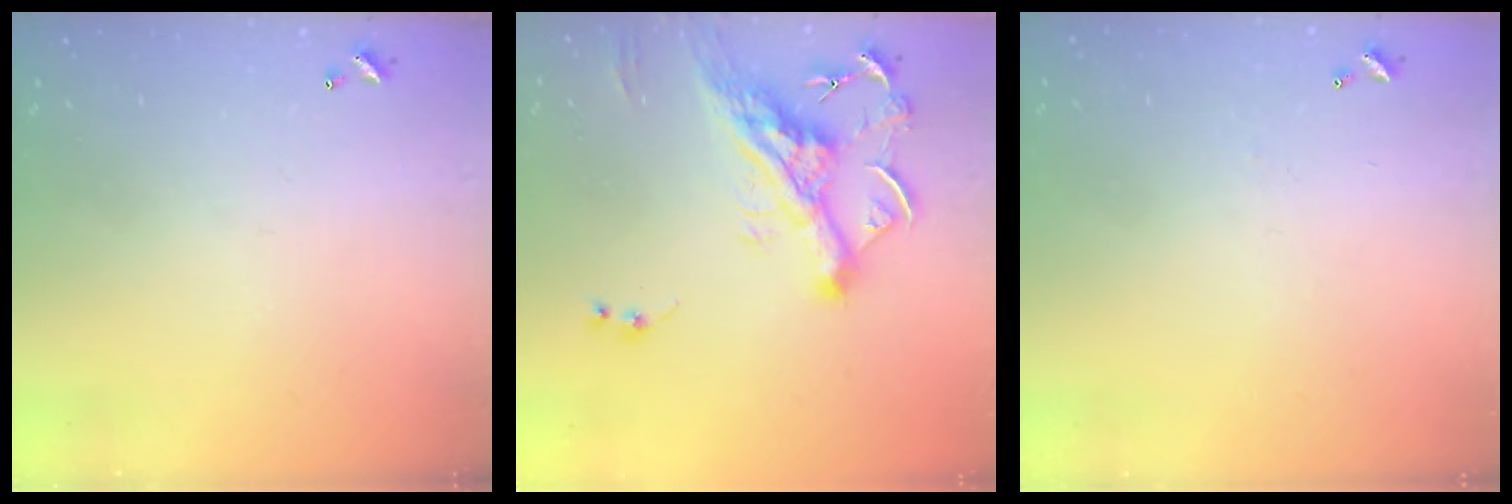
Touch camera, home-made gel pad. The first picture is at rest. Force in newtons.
{"total": 10.4, "press": 10.3, "slide": 1.5}
{"total": 2.5, "press": 2.4, "slide": 0.6}